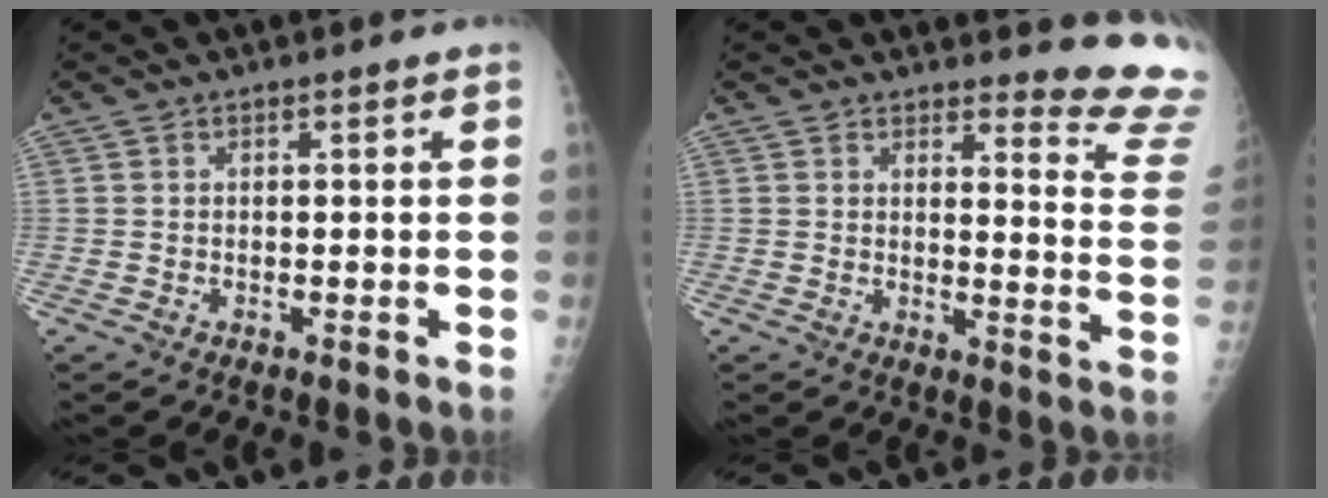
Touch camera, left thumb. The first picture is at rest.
{"total": 11.6, "force": [11.5, 1.0, 1.2], "torque": [0.018, -0.156, 0.102]}